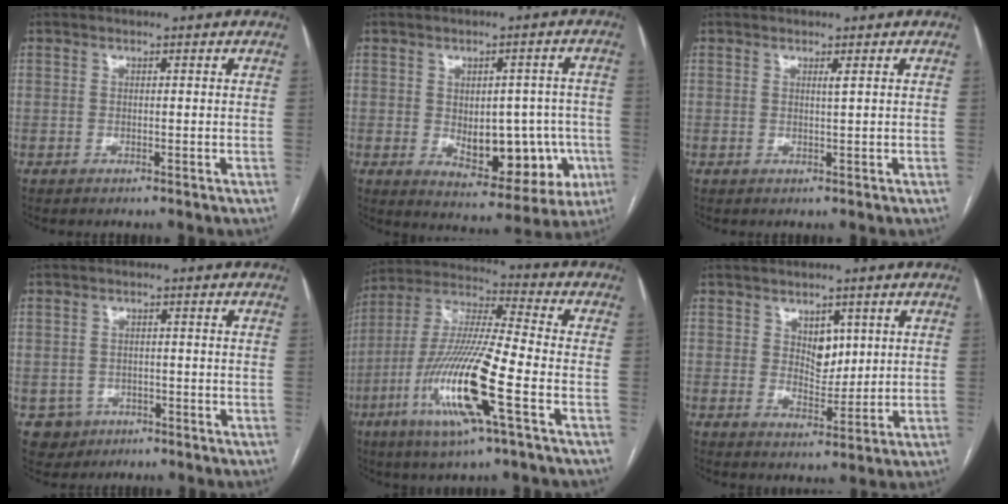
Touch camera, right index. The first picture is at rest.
{"total": 12.1, "force": [-2.0, 6.8, 9.8], "torque": [-0.113, 0.014, -0.003]}
{"total": 0.7, "force": [0.4, -0.2, 0.6], "torque": [-0.018, -0.005, 0.009]}
{"total": 4.0, "force": [-1.6, 3.6, 0.1], "torque": [0.003, 0.011, -0.018]}
{"total": 17.4, "force": [-6.2, 0.8, 16.2], "torque": [-0.334, -0.018, -0.119]}
{"total": 4.7, "force": [1.9, 2.9, 3.1], "torque": [-0.045, -0.001, 0.037]}